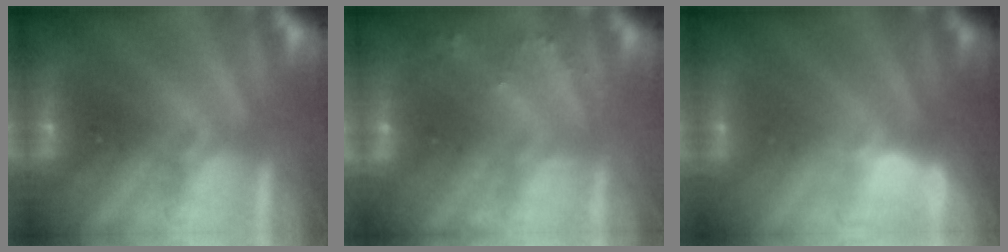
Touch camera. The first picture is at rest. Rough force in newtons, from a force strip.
{"total": 2.2}
{"total": 2.9}